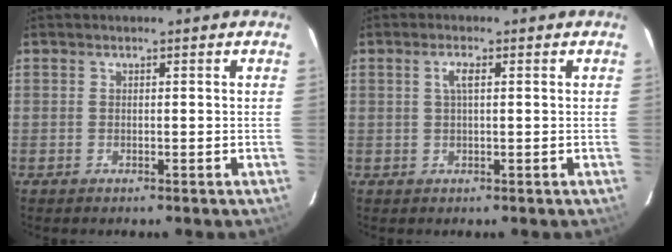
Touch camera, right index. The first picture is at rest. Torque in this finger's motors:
{"motor_torque": [0.10, 0.05, 0.11, 0.06]}